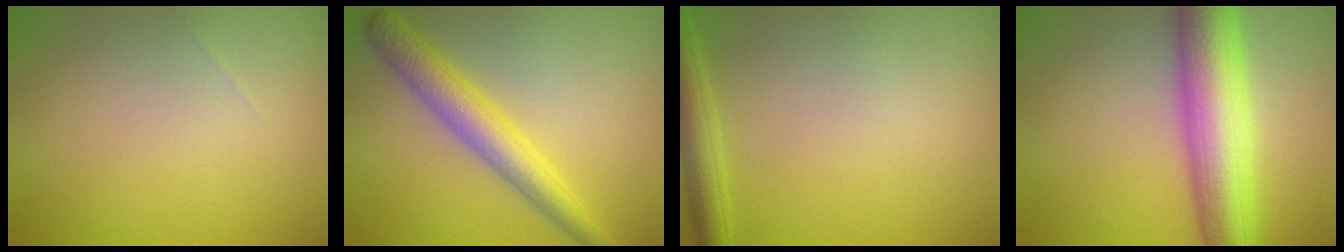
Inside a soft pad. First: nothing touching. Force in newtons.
{"total": 4.5, "press": 4.5, "slide": 0.1}
{"total": 3.0, "press": 3.0, "slide": 0.2}
{"total": 9.6, "press": 9.6, "slide": 0.1}